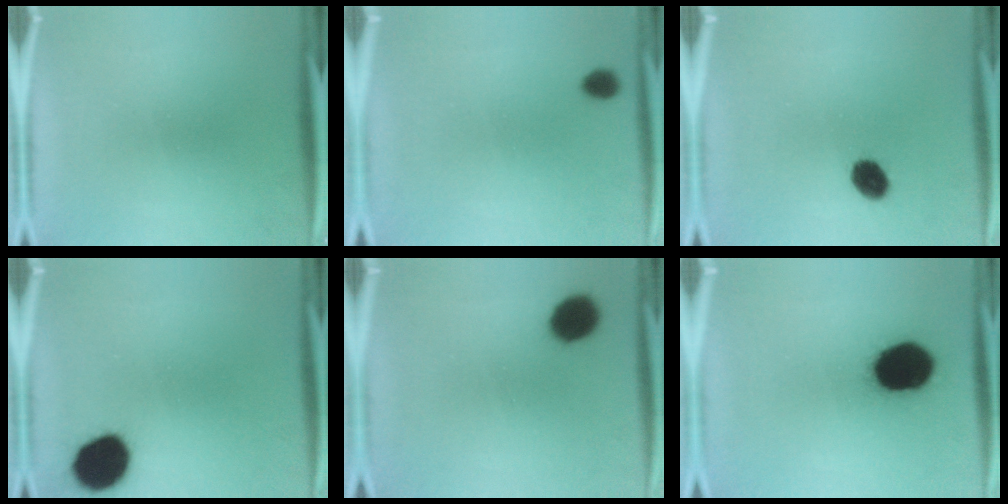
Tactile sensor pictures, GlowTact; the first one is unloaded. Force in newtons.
{"total": 3.0}
{"total": 5.8}
{"total": 13.6}
{"total": 8.7}
{"total": 19.5}